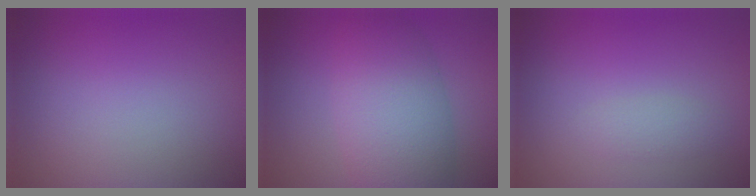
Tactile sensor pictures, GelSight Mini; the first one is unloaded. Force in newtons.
{"total": 7.7, "press": 7.7, "slide": 0.2}
{"total": 1.2, "press": 1.2, "slide": 0.1}